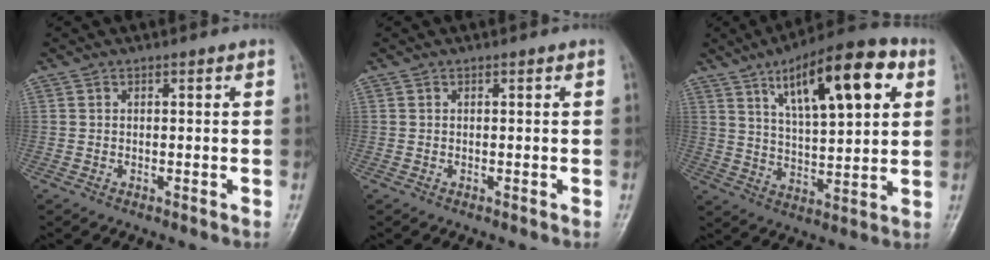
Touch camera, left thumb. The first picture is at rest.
{"total": 0.0}
{"total": 18.8, "force": [7.9, 6.6, 15.7], "torque": [-0.210, -0.013, 0.124]}